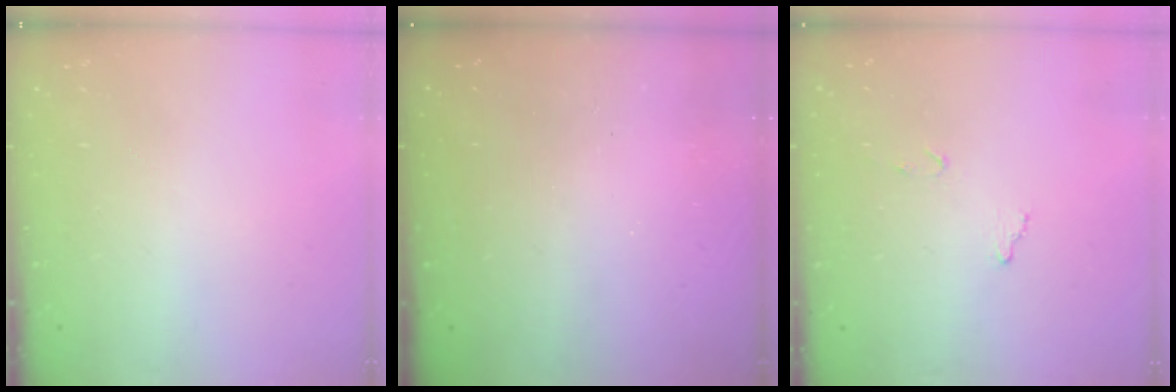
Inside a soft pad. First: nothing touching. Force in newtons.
{"total": 3.0, "press": 3.0, "slide": 0.1}
{"total": 7.1, "press": 7.1, "slide": 0.4}